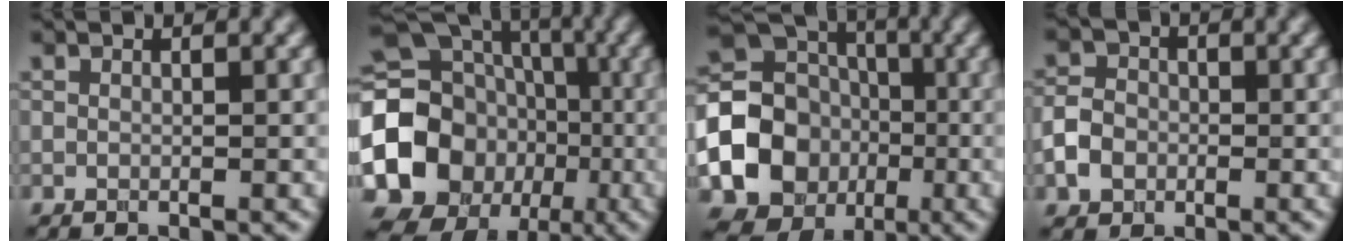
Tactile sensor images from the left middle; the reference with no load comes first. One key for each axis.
{"total": 19.1, "fx": -3.3, "fy": 17.0, "fz": 8.1, "tx": -0.167, "ty": -0.004, "tz": -0.095}
{"total": 18.9, "fx": -4.7, "fy": 17.1, "fz": 6.5, "tx": -0.150, "ty": -0.027, "tz": -0.109}
{"total": 2.9, "fx": -0.9, "fy": 2.4, "fz": 1.3, "tx": -0.026, "ty": 0.003, "tz": -0.022}